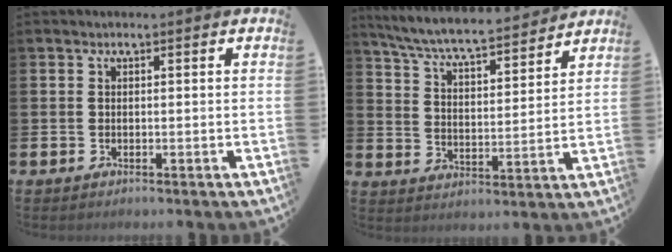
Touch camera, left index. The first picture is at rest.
{"total": 7.2, "force": [6.9, 0.5, 2.2], "torque": [-0.075, -0.049, 0.119]}